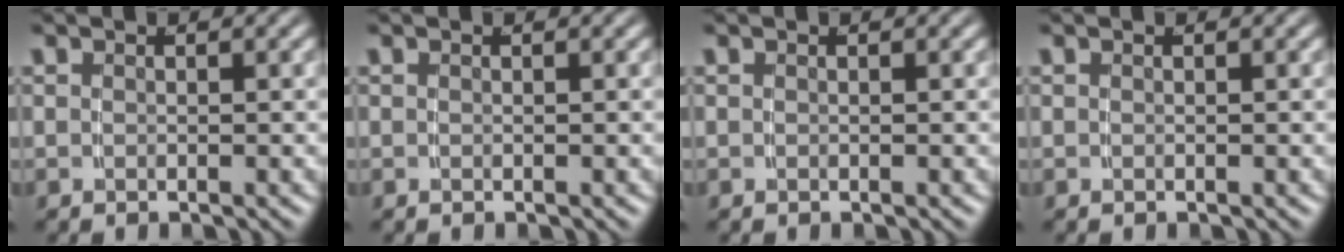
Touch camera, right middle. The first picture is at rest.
{"total": 0.0}
{"total": 0.0}
{"total": 0.0}